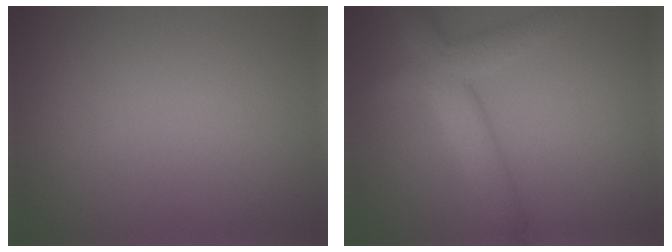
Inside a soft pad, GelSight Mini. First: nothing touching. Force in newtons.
{"total": 4.9, "press": 4.9, "slide": 0.3}